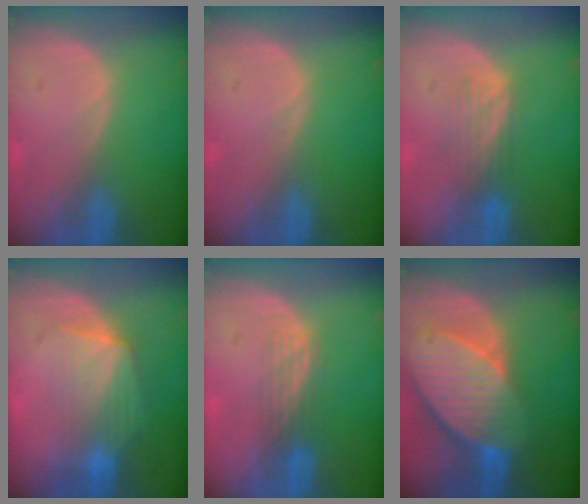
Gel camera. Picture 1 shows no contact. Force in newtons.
{"total": 0.0}
{"total": 4.2, "press": 3.6, "slide": 2.2}
{"total": 7.3, "press": 6.9, "slide": 2.6}
{"total": 3.0, "press": 2.7, "slide": 1.3}
{"total": 10.6, "press": 9.4, "slide": 5.0}